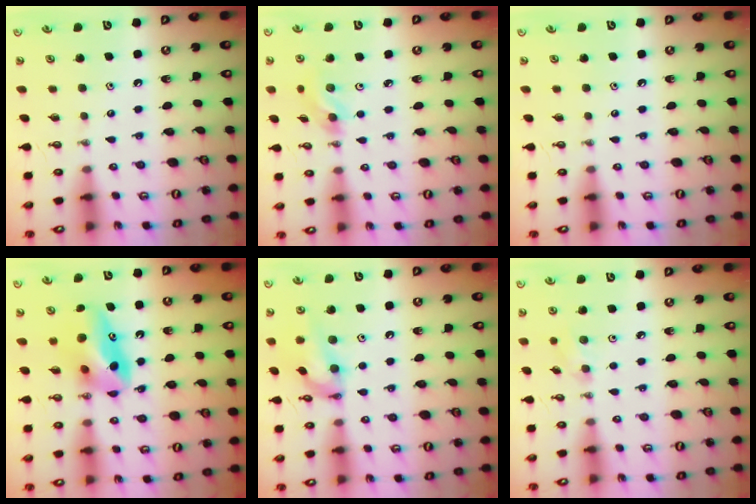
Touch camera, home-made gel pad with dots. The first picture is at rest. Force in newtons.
{"total": 5.9, "press": 5.5, "slide": 2.1}
{"total": 0.0}
{"total": 9.4, "press": 9.3, "slide": 1.6}
{"total": 13.3, "press": 13.3, "slide": 0.7}
{"total": 6.1, "press": 5.8, "slide": 2.0}